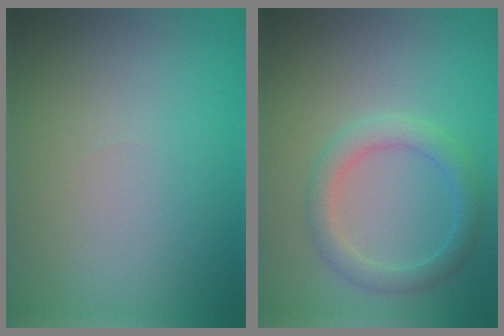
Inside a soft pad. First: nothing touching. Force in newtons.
{"total": 2.8, "press": 2.8, "slide": 0.1}